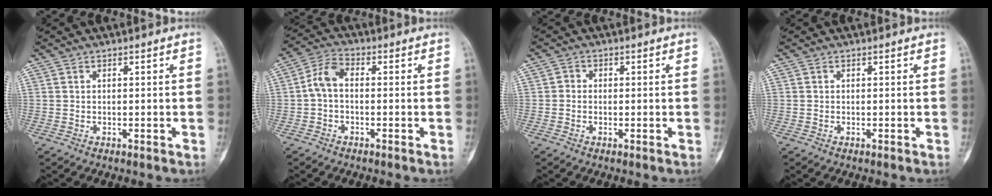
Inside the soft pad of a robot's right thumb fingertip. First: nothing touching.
{"total": 5.2, "force": [-0.5, 3.1, 4.2], "torque": [-0.081, 0.018, -0.022]}
{"total": 1.2, "force": [-0.3, 1.1, 0.5], "torque": [0.003, 0.004, -0.010]}
{"total": 0.0}